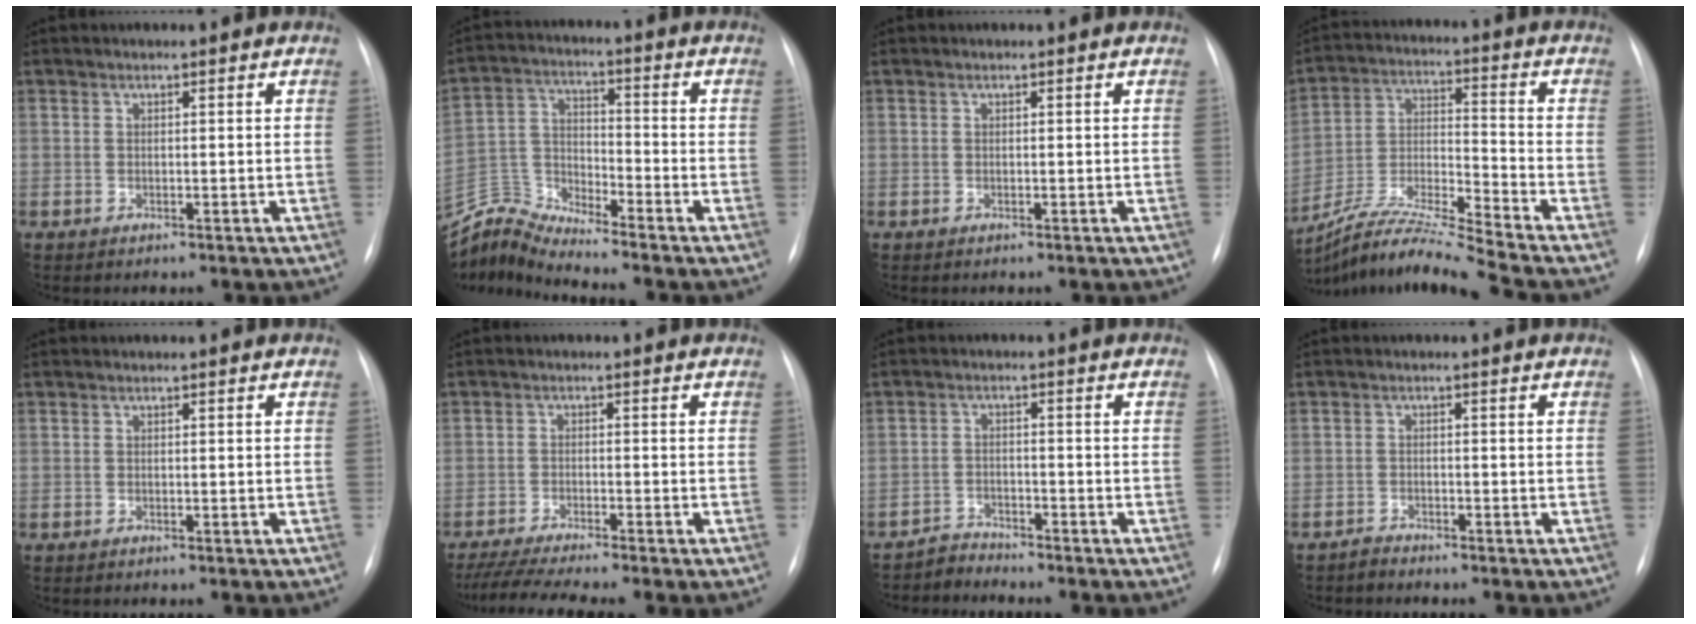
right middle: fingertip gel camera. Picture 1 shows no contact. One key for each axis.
{"total": 8.7, "fx": -8.5, "fy": -1.7, "fz": -0.2, "tx": -0.015, "ty": 0.022, "tz": -0.168}
{"total": 0.0}
{"total": 14.5, "fx": -13.2, "fy": -2.8, "fz": 5.3, "tx": -0.101, "ty": -0.006, "tz": -0.246}
{"total": 0.0}
{"total": 9.0, "fx": -7.7, "fy": -0.6, "fz": 4.8, "tx": -0.077, "ty": -0.021, "tz": -0.125}
{"total": 2.7, "fx": -2.4, "fy": 0.0, "fz": -1.2, "tx": 0.028, "ty": -0.012, "tz": -0.046}
{"total": 1.2, "fx": -1.2, "fy": 0.1, "fz": -0.3, "tx": 0.007, "ty": -0.005, "tz": -0.024}